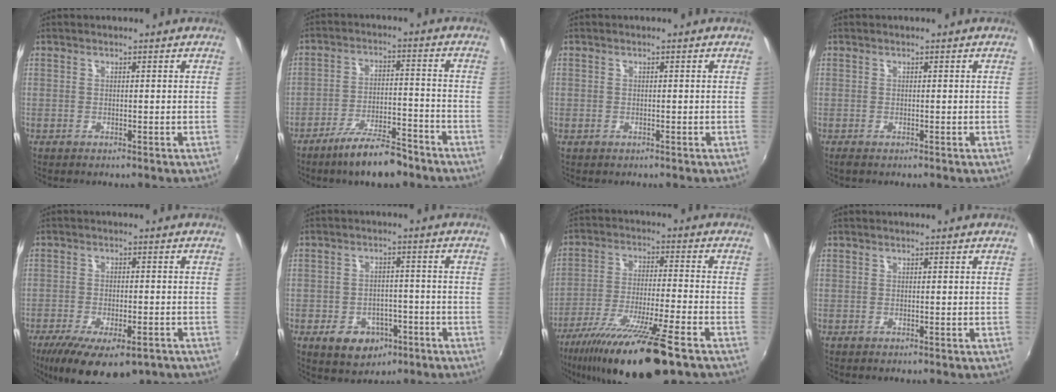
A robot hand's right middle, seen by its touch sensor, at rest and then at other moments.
{"total": 10.2, "force": [-8.0, 2.4, 5.9], "torque": [-0.117, -0.002, -0.127]}
{"total": 0.8, "force": [-0.4, 0.4, -0.6], "torque": [0.010, 0.000, -0.007]}
{"total": 0.5, "force": [-0.4, 0.2, 0.3], "torque": [-0.008, -0.004, -0.007]}
{"total": 15.8, "force": [-10.2, 6.0, 10.4], "torque": [-0.206, -0.046, -0.149]}
{"total": 8.5, "force": [-4.4, 6.1, 4.0], "torque": [-0.094, 0.008, -0.049]}
{"total": 18.9, "force": [-13.5, 1.5, 13.2], "torque": [-0.251, -0.045, -0.229]}
{"total": 0.0}